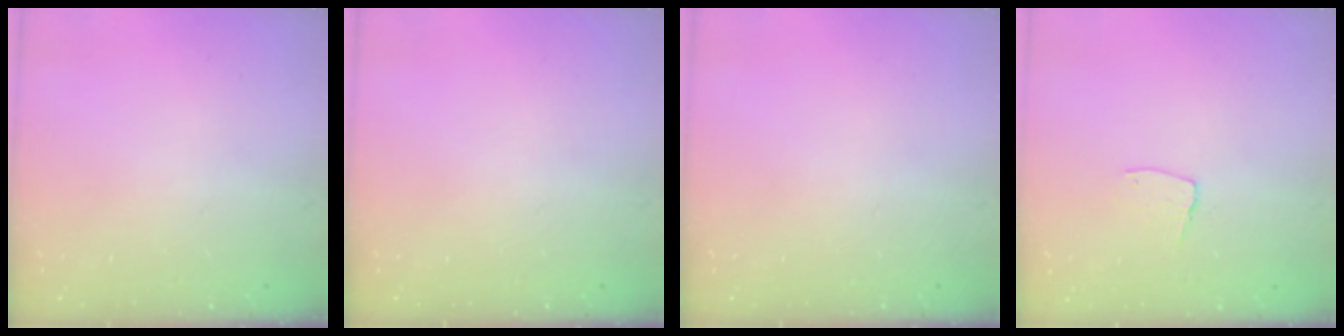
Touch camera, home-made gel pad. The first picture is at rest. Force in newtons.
{"total": 0.0}
{"total": 0.0}
{"total": 5.4, "press": 5.3, "slide": 0.5}